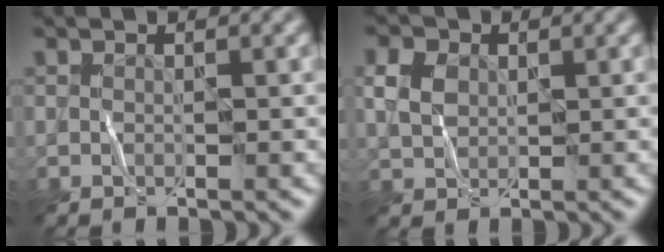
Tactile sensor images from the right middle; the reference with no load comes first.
{"total": 2.5, "force": [1.0, 2.0, 1.1], "torque": [-0.040, 0.007, 0.020]}